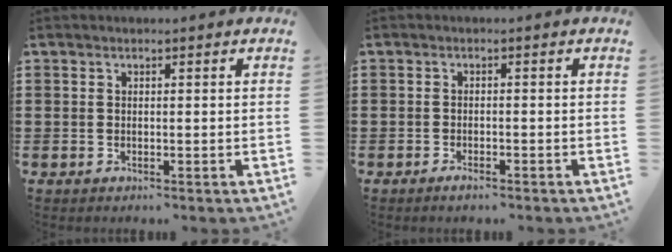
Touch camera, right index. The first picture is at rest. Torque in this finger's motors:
{"motor_torque": [0.54, 1.60, -0.03, -0.01]}